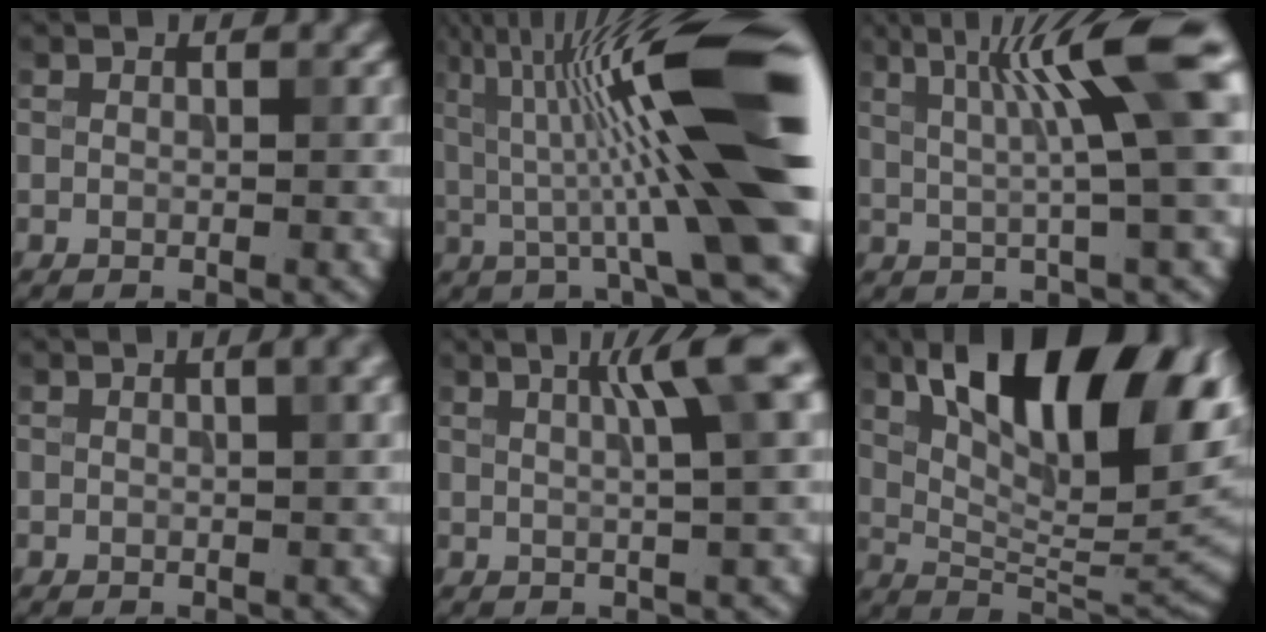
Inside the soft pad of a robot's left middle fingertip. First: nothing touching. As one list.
[{"total": 16.4, "force": [1.6, 2.5, 16.1], "torque": [-0.231, 0.021, 0.020]}, {"total": 9.4, "force": [2.8, 1.0, 8.9], "torque": [-0.127, 0.009, 0.045]}, {"total": 2.9, "force": [1.1, 0.9, 2.5], "torque": [-0.019, 0.007, 0.012]}, {"total": 6.2, "force": [2.0, 1.1, 5.7], "torque": [-0.064, 0.017, 0.028]}, {"total": 15.7, "force": [6.0, 6.5, 13.0], "torque": [-0.201, 0.009, 0.101]}]